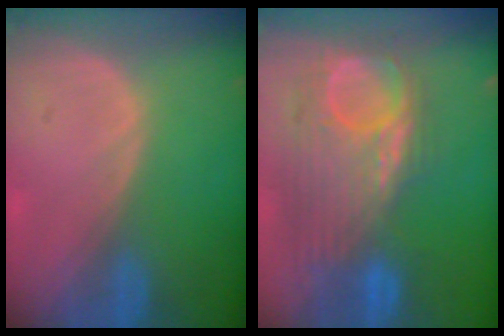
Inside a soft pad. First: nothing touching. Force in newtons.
{"total": 11.3, "press": 10.5, "slide": 4.3}